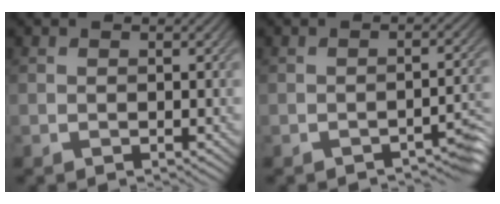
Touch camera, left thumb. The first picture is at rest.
{"total": 3.5, "force": [-2.7, 0.7, 2.2], "torque": [-0.026, 0.006, -0.033]}